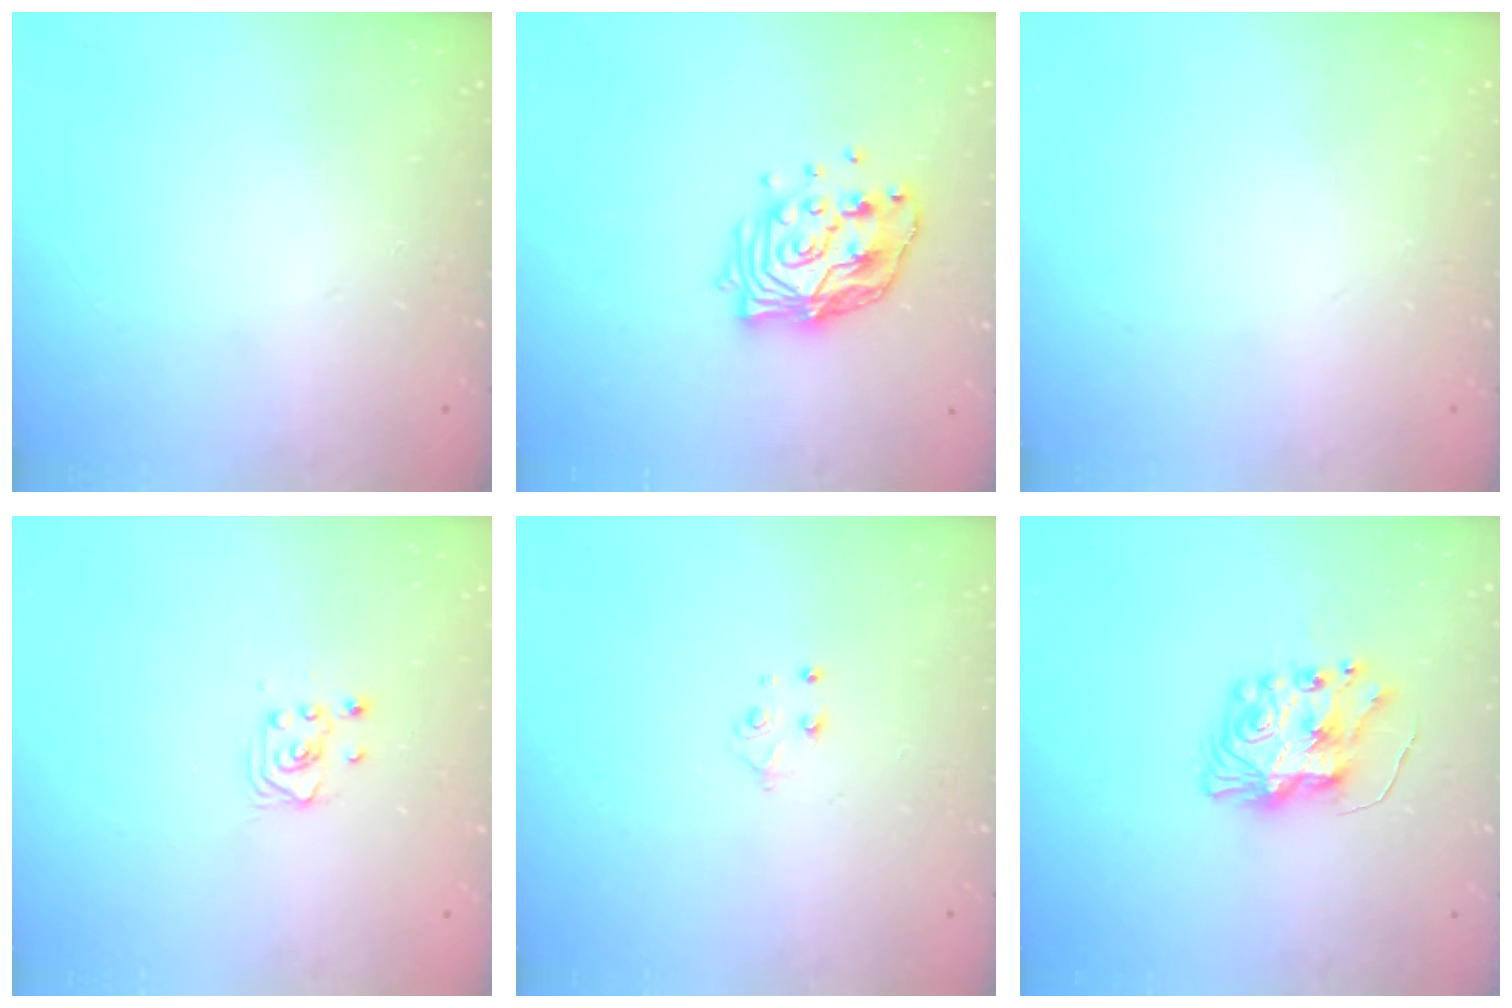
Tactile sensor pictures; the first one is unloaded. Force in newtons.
{"total": 14.3, "press": 14.2, "slide": 1.4}
{"total": 0.0}
{"total": 2.6, "press": 2.6, "slide": 0.2}
{"total": 4.5, "press": 4.5, "slide": 0.6}
{"total": 8.5, "press": 8.5, "slide": 0.4}